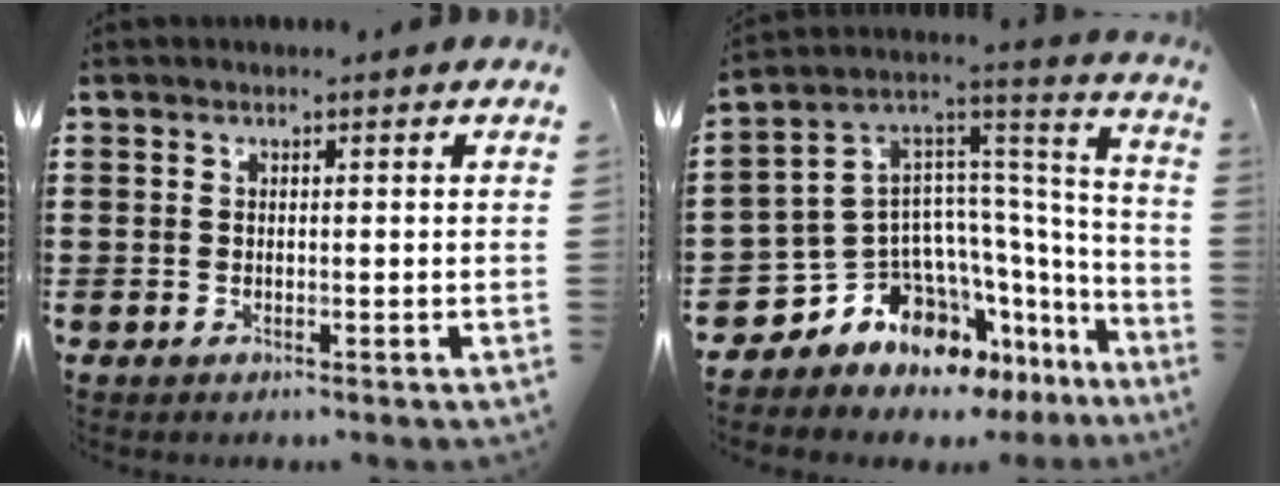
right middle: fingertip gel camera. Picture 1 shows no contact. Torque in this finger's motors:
{"motor_torque": [2.14, 0.00, 0.47, 0.14]}